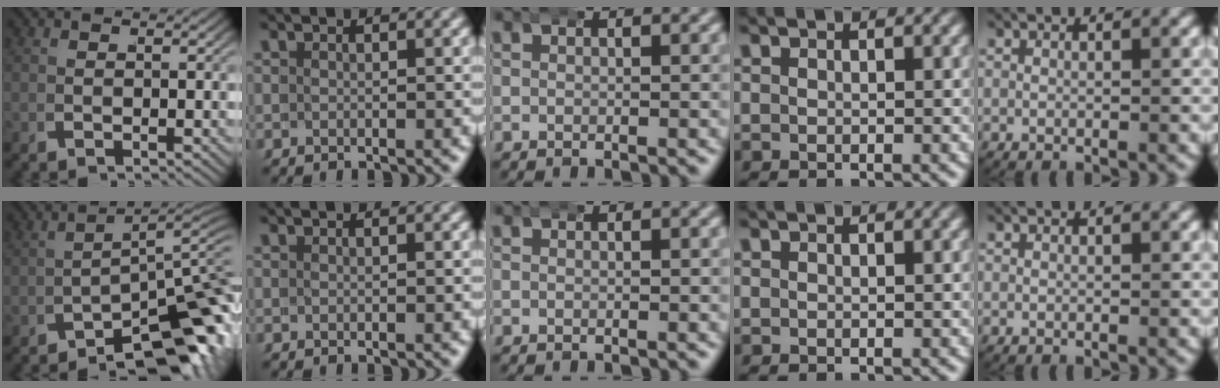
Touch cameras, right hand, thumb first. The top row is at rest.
{"thumb": {"total": 12.5, "force": [-4.3, 6.3, 9.9], "torque": [-0.140, -0.043, -0.045]}, "index": {"total": 0.5, "force": [0.1, -0.5, 0.0], "torque": [0.003, 0.002, 0.003]}}